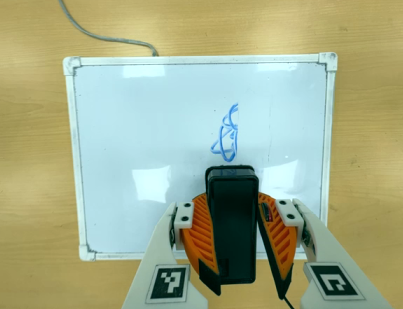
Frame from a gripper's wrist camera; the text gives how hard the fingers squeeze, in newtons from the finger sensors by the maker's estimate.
{"total": 12.2, "left": 11.2, "right": 13.1}